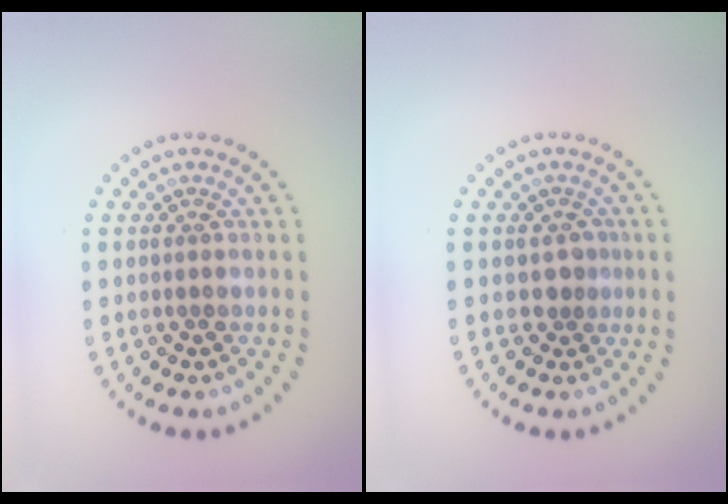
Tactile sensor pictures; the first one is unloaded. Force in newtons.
{"total": 1.5, "press": 1.2, "slide": 0.9}